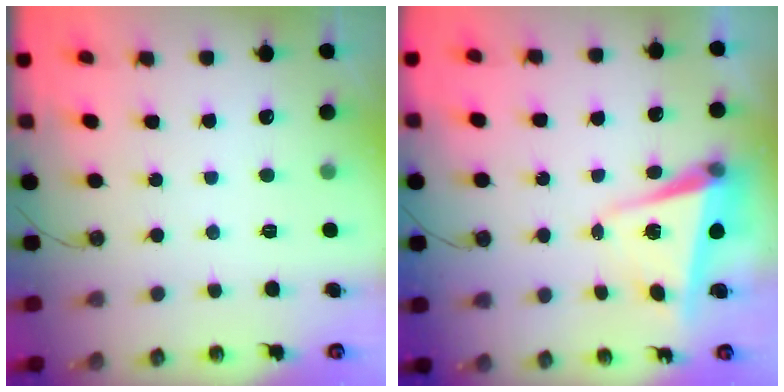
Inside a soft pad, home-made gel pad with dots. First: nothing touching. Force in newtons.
{"total": 5.0, "press": 4.9, "slide": 1.2}